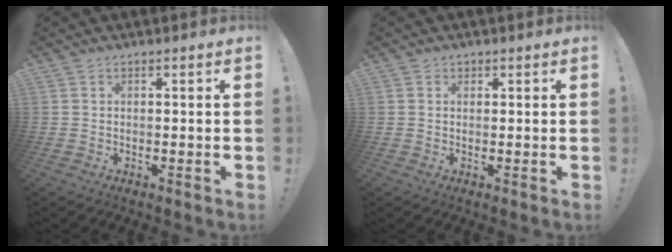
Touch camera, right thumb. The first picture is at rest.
{"total": 1.0, "force": [0.6, 0.8, 0.2], "torque": [0.003, -0.001, 0.009]}